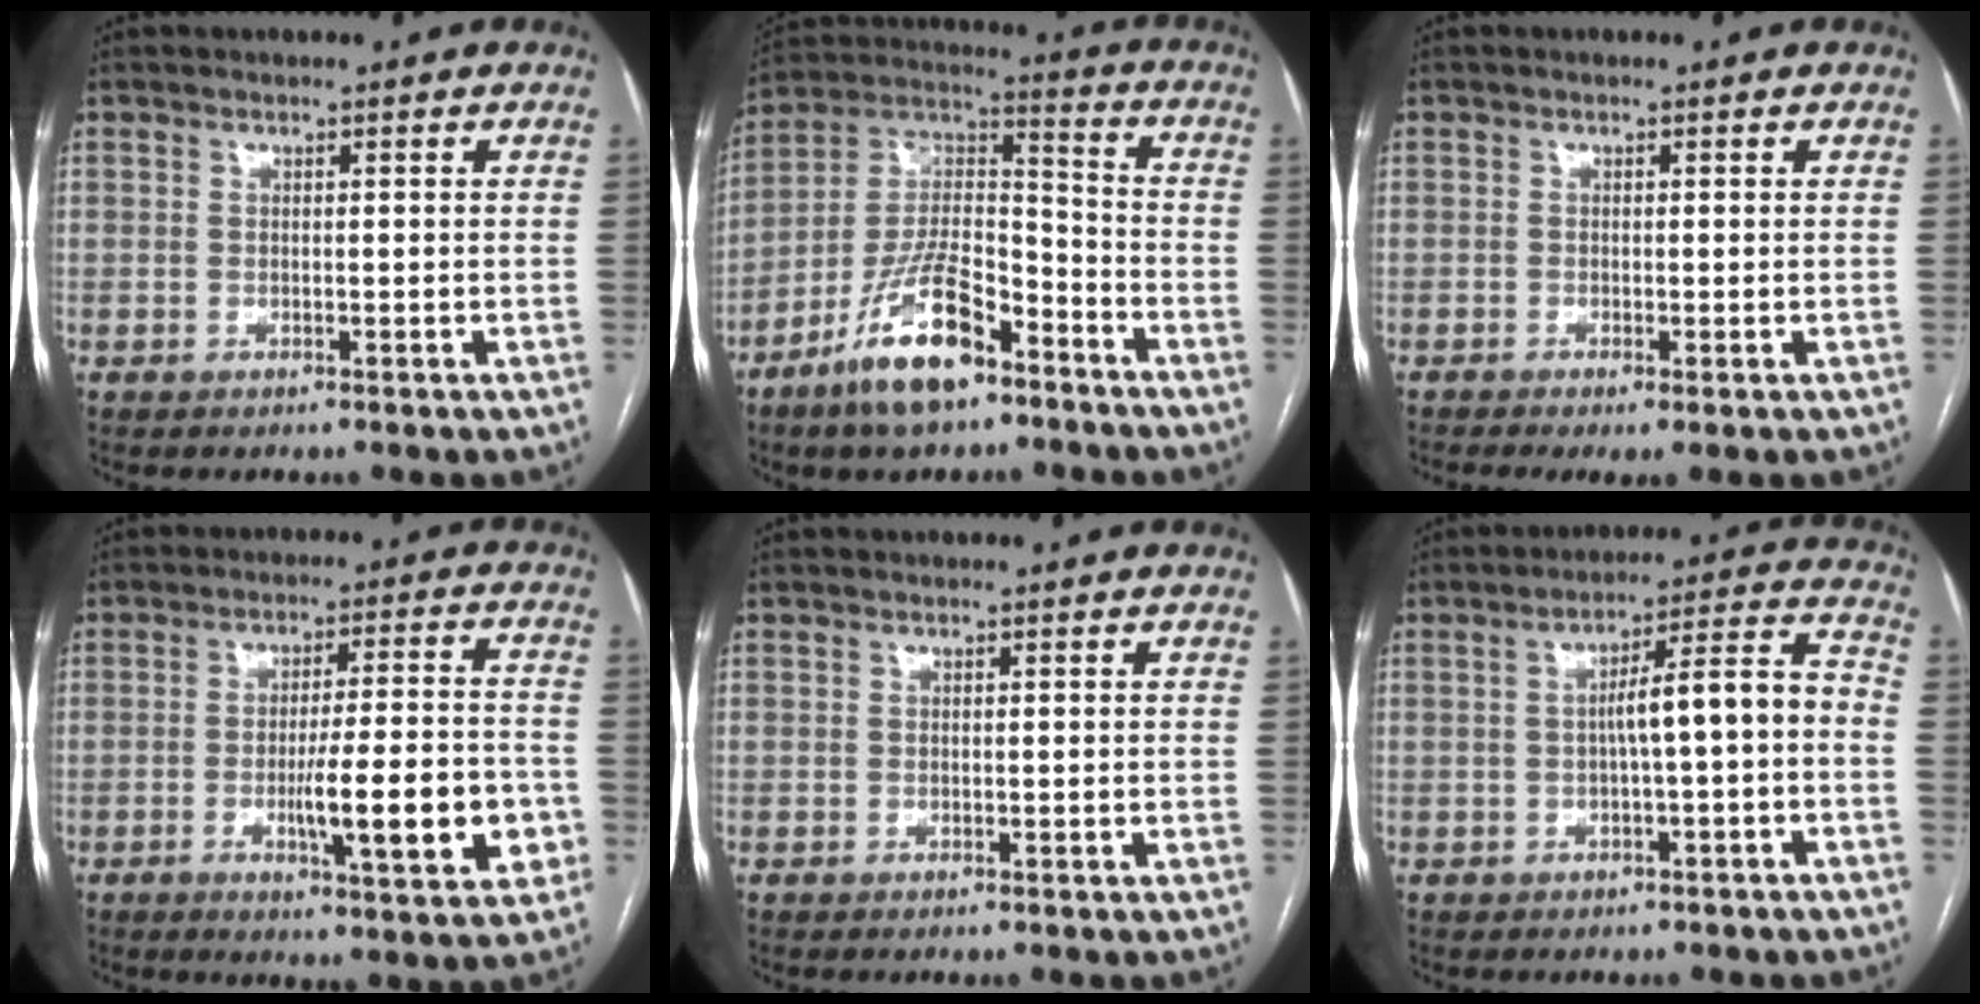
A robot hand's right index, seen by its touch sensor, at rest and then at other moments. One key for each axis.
{"total": 15.0, "fx": -9.3, "fy": 4.9, "fz": 10.6, "tx": -0.212, "ty": 0.007, "tz": -0.170}
{"total": 2.4, "fx": -1.4, "fy": 0.4, "fz": 2.0, "tx": -0.033, "ty": -0.009, "tz": -0.022}
{"total": 12.6, "fx": -3.5, "fy": 1.8, "fz": 12.0, "tx": -0.176, "ty": 0.002, "tz": -0.046}
{"total": 0.0}
{"total": 8.2, "fx": -1.2, "fy": 0.7, "fz": 8.1, "tx": -0.119, "ty": 0.032, "tz": -0.017}